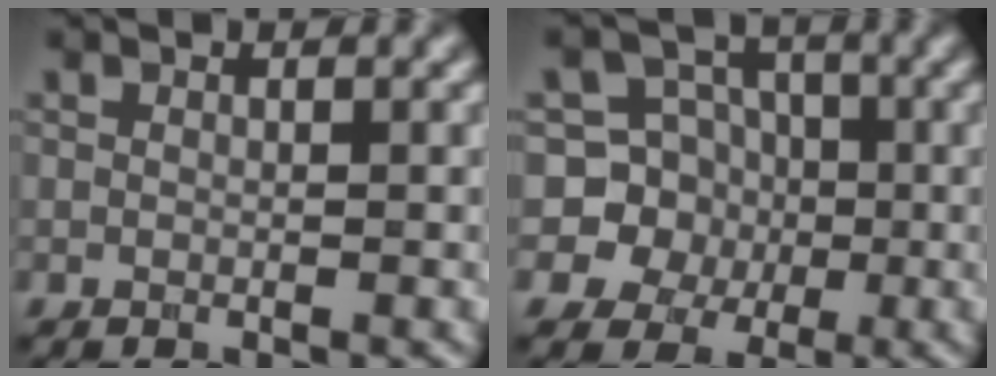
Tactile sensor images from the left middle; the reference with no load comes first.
{"total": 7.7, "force": [-0.5, 7.5, 1.6], "torque": [-0.031, 0.034, -0.039]}